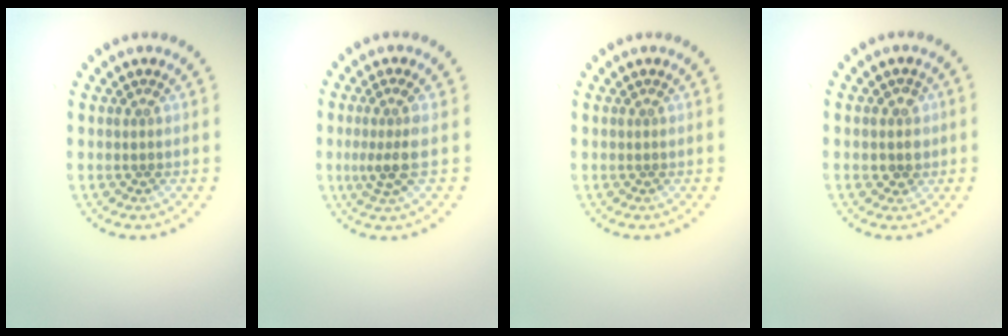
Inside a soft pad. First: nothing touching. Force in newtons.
{"total": 2.7, "press": 2.0, "slide": 1.8}
{"total": 0.0}
{"total": 2.0, "press": 1.8, "slide": 0.8}